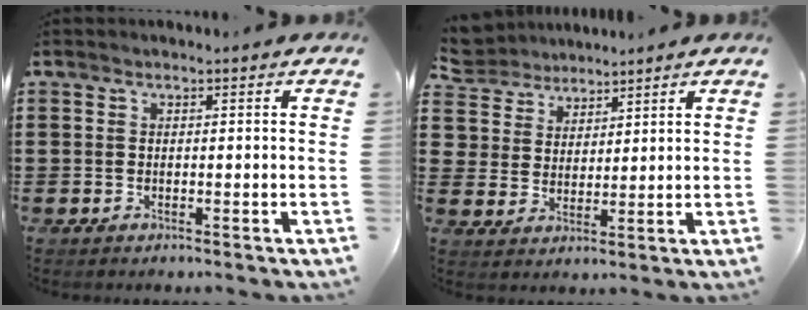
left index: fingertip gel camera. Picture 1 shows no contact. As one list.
[{"total": 5.2, "force": [4.3, 2.8, -0.7], "torque": [-0.019, -0.017, 0.080]}]